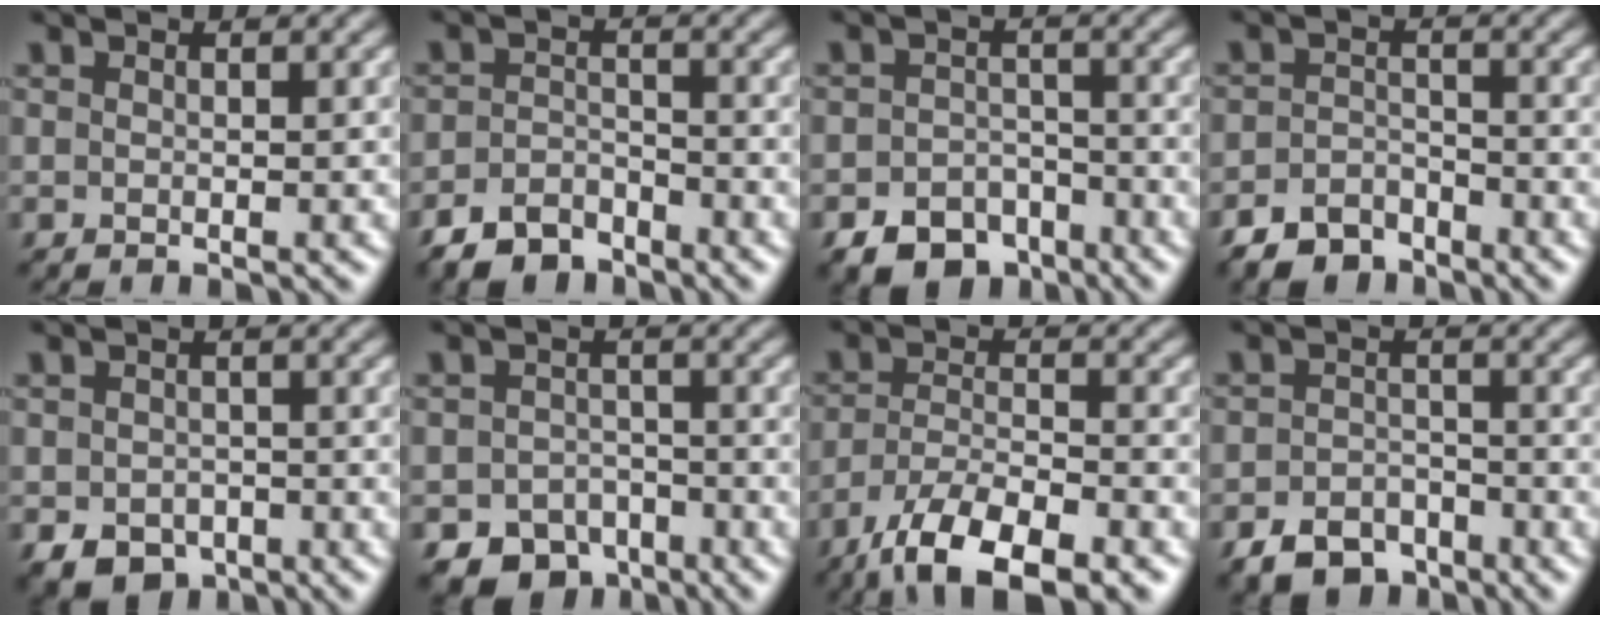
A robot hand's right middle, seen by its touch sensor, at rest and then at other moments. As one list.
[{"total": 3.9, "force": [-3.3, 1.7, 1.1], "torque": [-0.018, 0.001, -0.069]}, {"total": 4.6, "force": [-3.4, 2.8, 1.4], "torque": [-0.022, 0.000, -0.059]}, {"total": 3.6, "force": [-3.1, 1.6, 0.8], "torque": [-0.012, 0.002, -0.064]}, {"total": 3.3, "force": [-1.8, 2.5, 1.3], "torque": [-0.026, -0.010, -0.031]}, {"total": 4.5, "force": [-3.1, 3.1, 1.2], "torque": [-0.013, -0.006, -0.050]}, {"total": 8.5, "force": [-6.3, 2.6, 5.1], "torque": [-0.093, -0.009, -0.115]}, {"total": 4.1, "force": [-3.1, 2.3, 1.2], "torque": [-0.018, 0.001, -0.061]}]